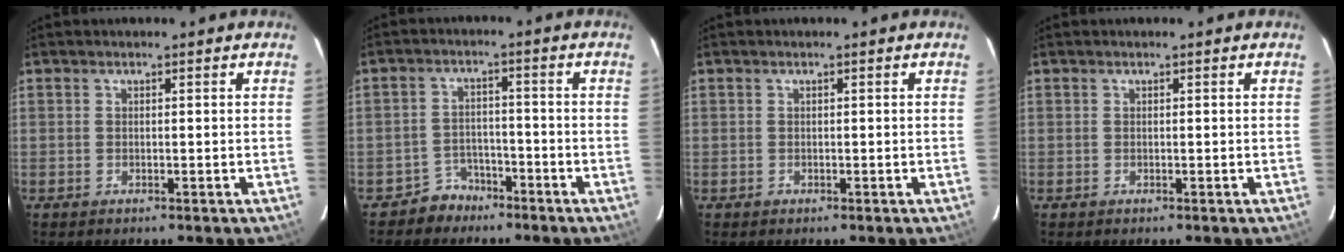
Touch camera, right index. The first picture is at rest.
{"total": 4.9, "force": [-3.6, 3.3, -0.1], "torque": [-0.004, 0.023, -0.061]}
{"total": 0.6, "force": [-0.3, 0.5, 0.0], "torque": [0.003, 0.001, -0.003]}
{"total": 0.0}